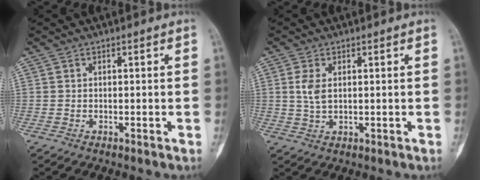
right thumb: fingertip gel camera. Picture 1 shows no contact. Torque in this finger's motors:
{"motor_torque": [0.20, 0.62, 0.61, 0.03, 0.15]}